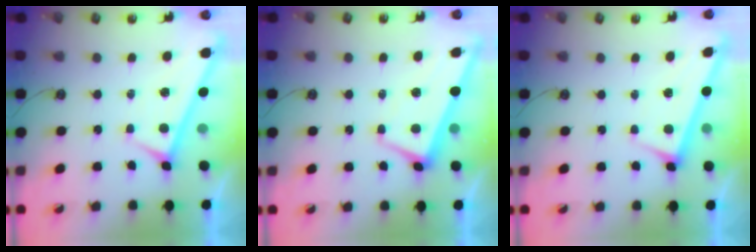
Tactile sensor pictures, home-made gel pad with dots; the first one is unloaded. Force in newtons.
{"total": 1.1, "press": 0.6, "slide": 0.9}
{"total": 2.9, "press": 2.9, "slide": 0.1}